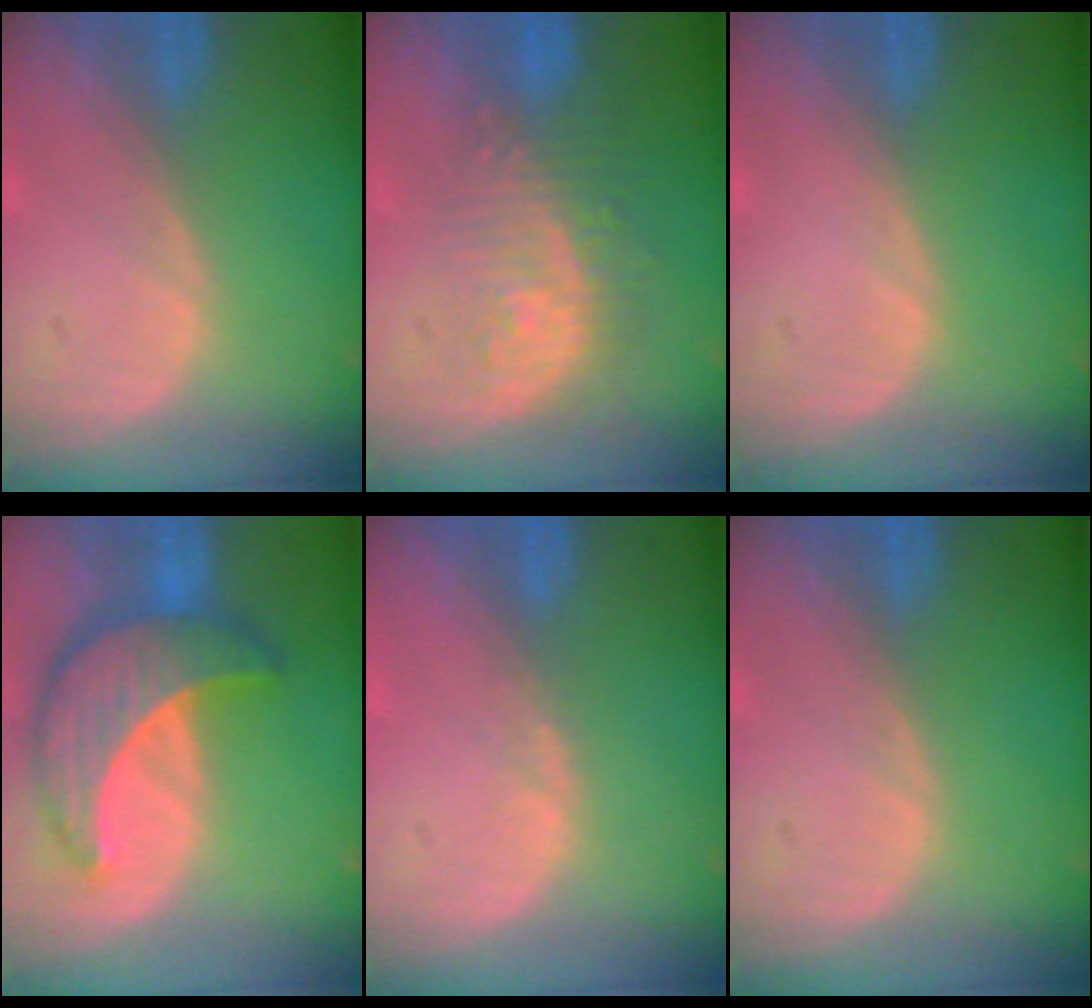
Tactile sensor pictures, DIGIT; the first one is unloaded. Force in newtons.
{"total": 9.3, "press": 8.1, "slide": 4.5}
{"total": 0.0}
{"total": 10.0, "press": 10.0, "slide": 0.7}
{"total": 0.8, "press": 0.8, "slide": 0.3}
{"total": 0.0}